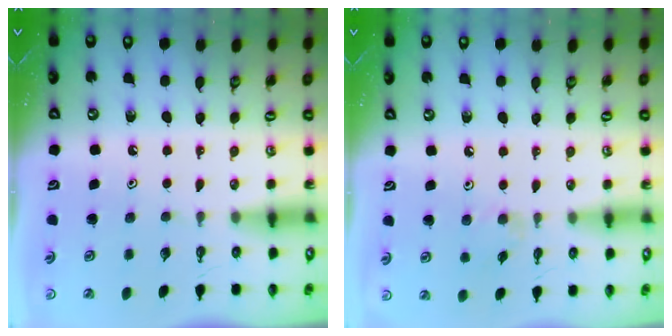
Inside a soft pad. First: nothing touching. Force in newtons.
{"total": 2.7, "press": 2.6, "slide": 0.4}